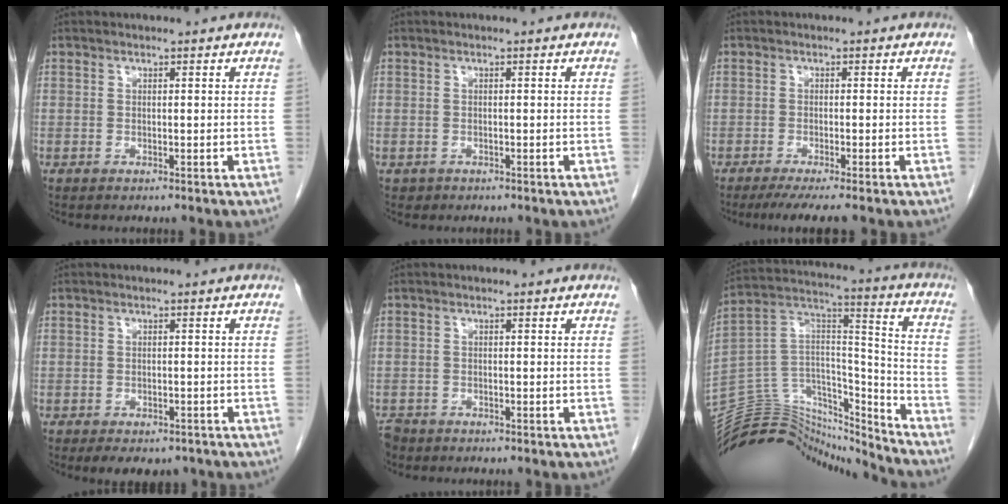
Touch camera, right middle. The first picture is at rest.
{"total": 0.6, "force": [-0.2, 0.5, -0.2], "torque": [-0.005, 0.004, -0.002]}
{"total": 4.8, "force": [-3.8, -0.4, 3.0], "torque": [-0.039, -0.012, -0.061]}
{"total": 6.7, "force": [-5.1, 3.3, 2.8], "torque": [-0.029, 0.004, -0.066]}
{"total": 2.9, "force": [-2.5, 1.4, 0.3], "torque": [-0.010, -0.003, -0.045]}
{"total": 20.4, "force": [-19.5, 5.7, 2.6], "torque": [-0.048, 0.085, -0.317]}